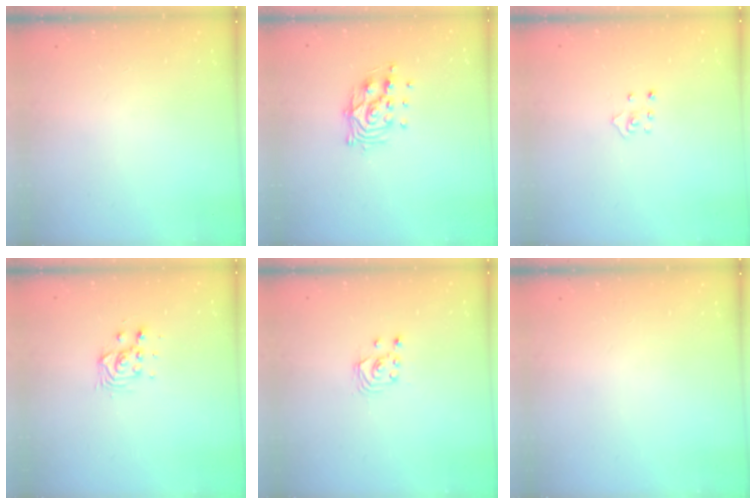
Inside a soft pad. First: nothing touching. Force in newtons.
{"total": 10.6, "press": 10.6, "slide": 0.9}
{"total": 3.7, "press": 3.6, "slide": 0.4}
{"total": 4.8, "press": 4.8, "slide": 0.9}
{"total": 2.5, "press": 2.5, "slide": 0.3}
{"total": 0.0}